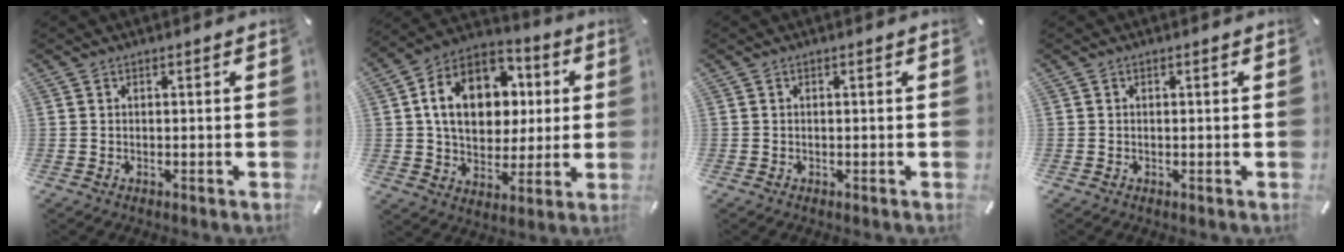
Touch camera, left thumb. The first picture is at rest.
{"total": 16.4, "force": [3.4, 12.5, 10.0], "torque": [-0.172, 0.001, 0.065]}
{"total": 0.0}
{"total": 0.0}